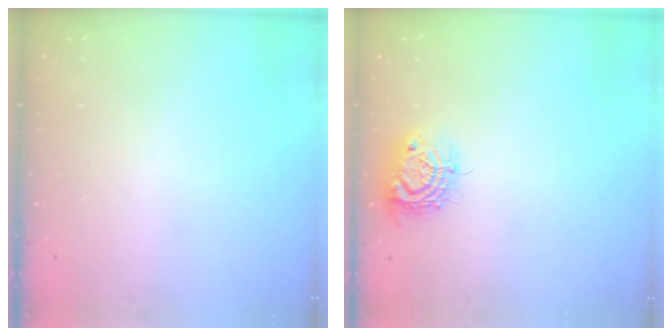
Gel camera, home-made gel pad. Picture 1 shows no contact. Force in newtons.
{"total": 10.3, "press": 10.3, "slide": 0.7}